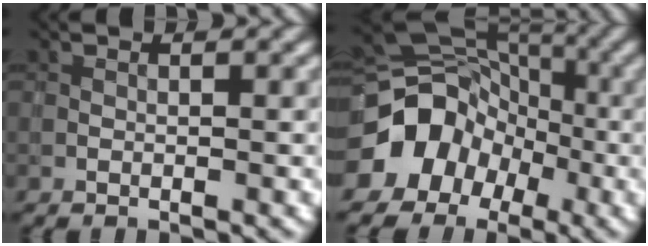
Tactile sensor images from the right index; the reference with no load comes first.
{"total": 9.5, "force": [-3.3, 8.1, 3.9], "torque": [-0.063, -0.005, -0.062]}